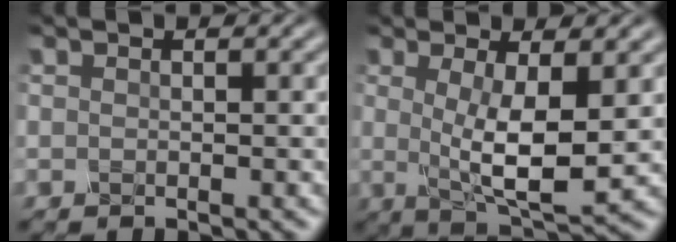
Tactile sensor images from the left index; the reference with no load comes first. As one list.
[{"total": 6.0, "force": [0.4, 1.6, 5.7], "torque": [-0.099, -0.013, 0.012]}]